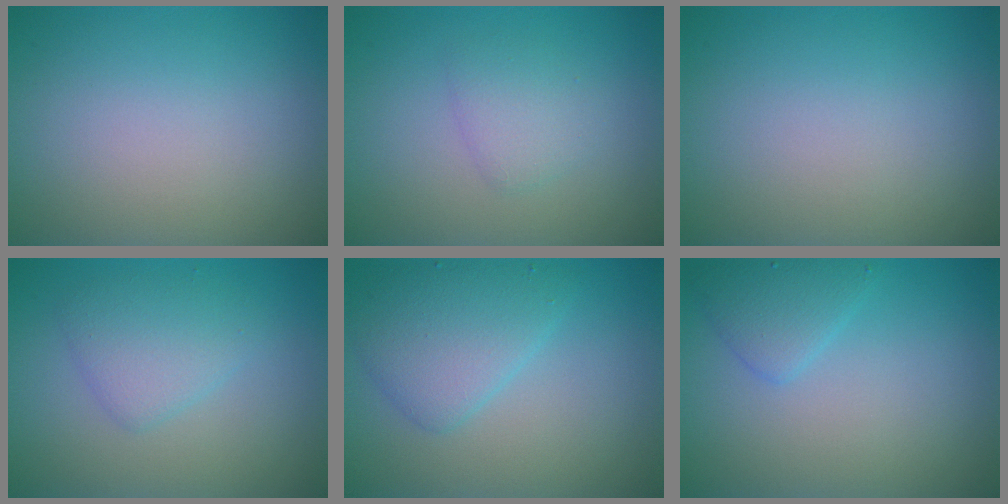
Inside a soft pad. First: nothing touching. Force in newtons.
{"total": 1.8, "press": 1.8, "slide": 0.1}
{"total": 0.0}
{"total": 2.8, "press": 2.8, "slide": 0.2}
{"total": 3.9, "press": 3.9, "slide": 0.1}
{"total": 2.1, "press": 2.1, "slide": 0.0}